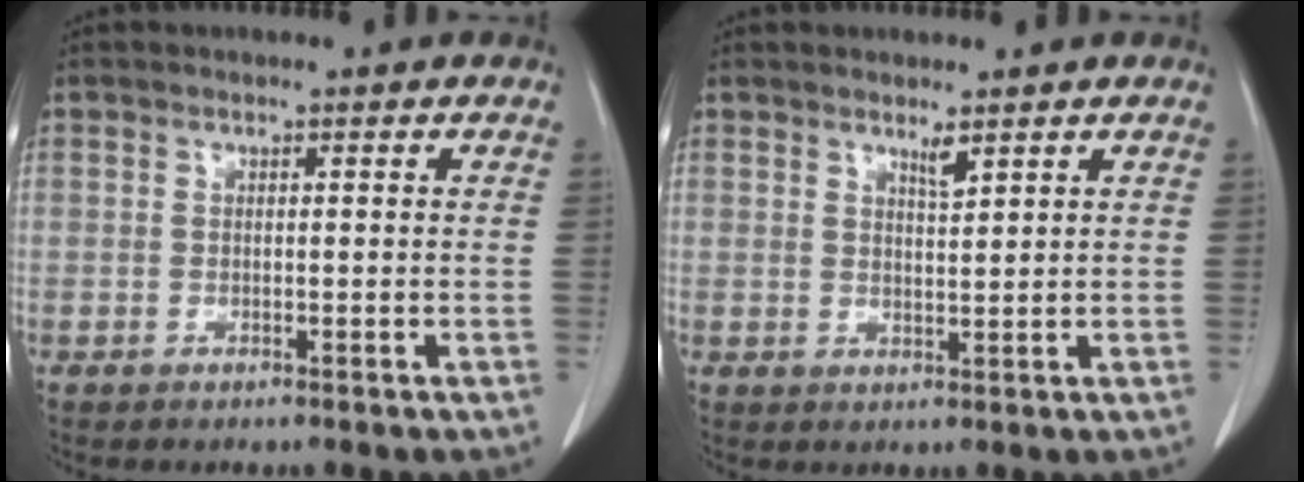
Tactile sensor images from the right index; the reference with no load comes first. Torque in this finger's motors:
{"motor_torque": [0.04, 0.09, -0.02, 0.00]}